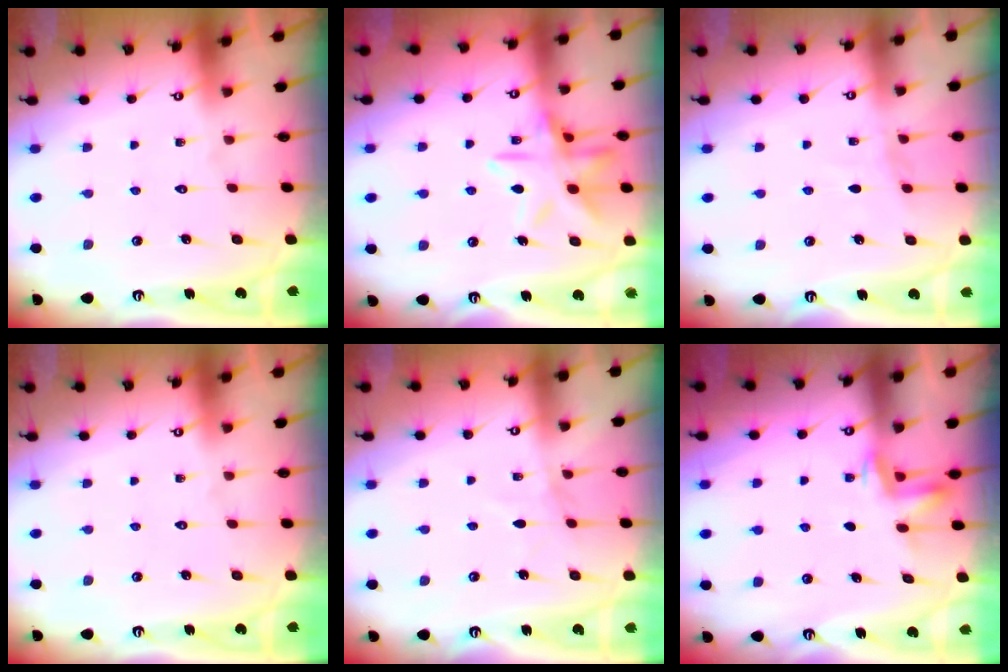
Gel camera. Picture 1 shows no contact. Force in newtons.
{"total": 13.8, "press": 13.8, "slide": 1.1}
{"total": 3.5, "press": 3.4, "slide": 0.4}
{"total": 0.0}
{"total": 2.6, "press": 2.6, "slide": 0.3}
{"total": 3.1, "press": 3.0, "slide": 0.4}